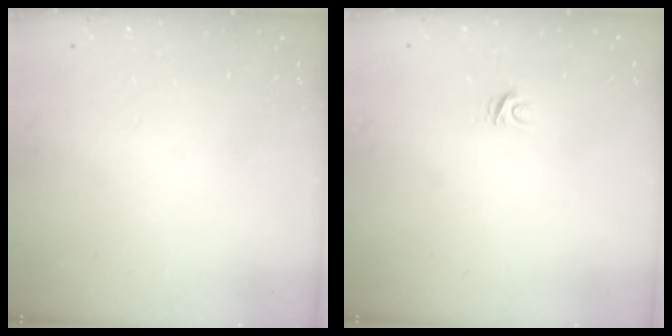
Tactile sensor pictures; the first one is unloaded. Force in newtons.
{"total": 4.3, "press": 4.3, "slide": 0.2}